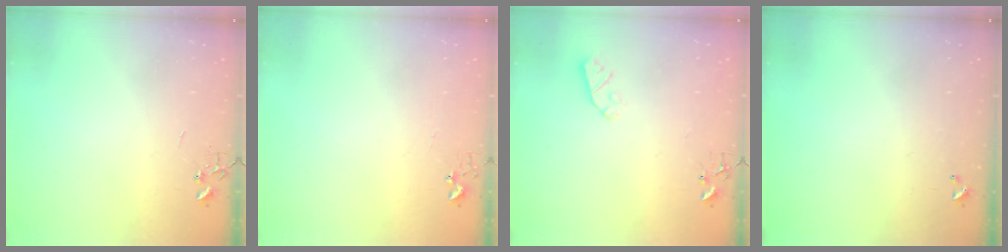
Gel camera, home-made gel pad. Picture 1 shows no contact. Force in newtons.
{"total": 2.7, "press": 2.7, "slide": 0.3}
{"total": 5.5, "press": 5.5, "slide": 0.4}
{"total": 0.0}